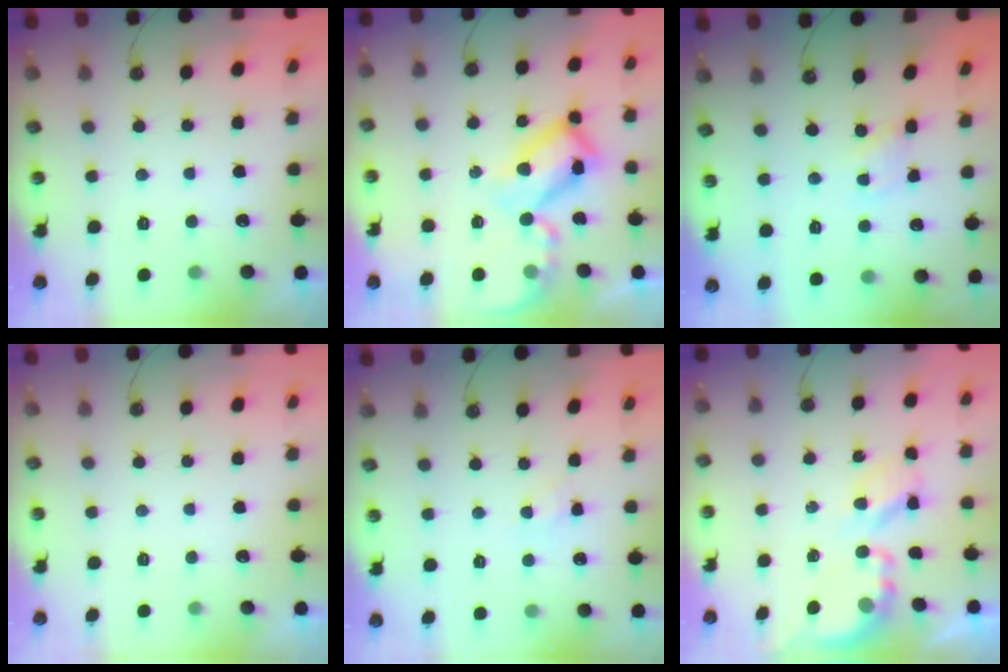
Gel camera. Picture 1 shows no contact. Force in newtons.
{"total": 17.7, "press": 17.7, "slide": 1.7}
{"total": 1.4, "press": 1.4, "slide": 0.2}
{"total": 0.0}
{"total": 4.2, "press": 4.2, "slide": 0.6}
{"total": 5.3, "press": 5.3, "slide": 0.5}